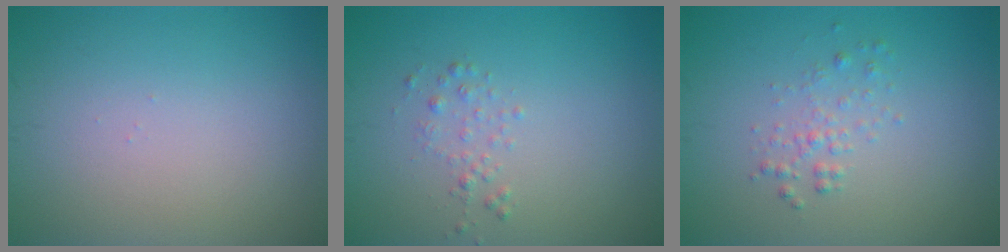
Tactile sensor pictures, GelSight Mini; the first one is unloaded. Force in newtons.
{"total": 1.1, "press": 1.1, "slide": 0.1}
{"total": 1.3, "press": 1.3, "slide": 0.1}